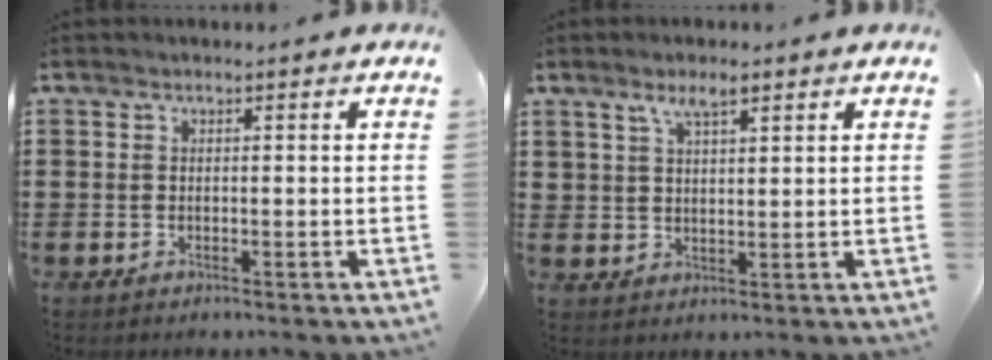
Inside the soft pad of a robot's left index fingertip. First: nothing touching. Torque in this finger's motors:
{"motor_torque": [-0.54, -0.27, -0.23, -0.09]}